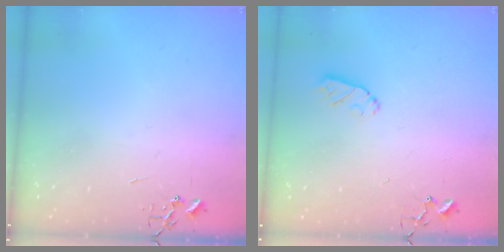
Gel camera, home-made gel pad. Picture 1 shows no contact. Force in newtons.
{"total": 5.0, "press": 5.0, "slide": 0.5}